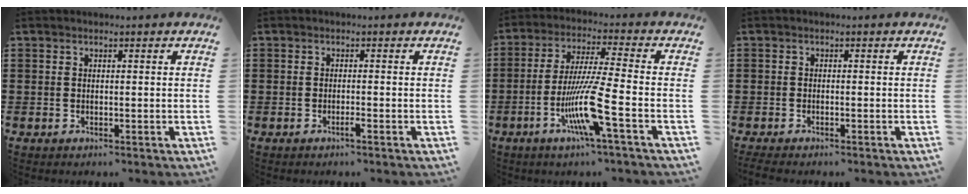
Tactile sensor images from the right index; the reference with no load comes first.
{"total": 1.2, "force": [-0.8, 0.1, 0.8], "torque": [-0.016, -0.003, -0.014]}
{"total": 10.7, "force": [-4.1, 0.3, 9.8], "torque": [-0.203, -0.016, -0.084]}
{"total": 1.1, "force": [-1.0, 0.2, 0.1], "torque": [-0.006, -0.002, -0.020]}